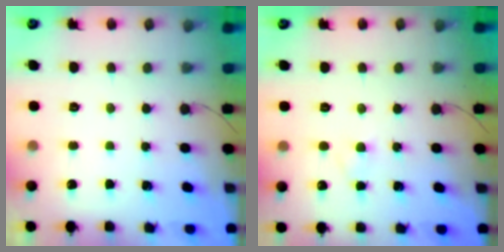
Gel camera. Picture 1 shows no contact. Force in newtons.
{"total": 1.9, "press": 1.7, "slide": 0.8}